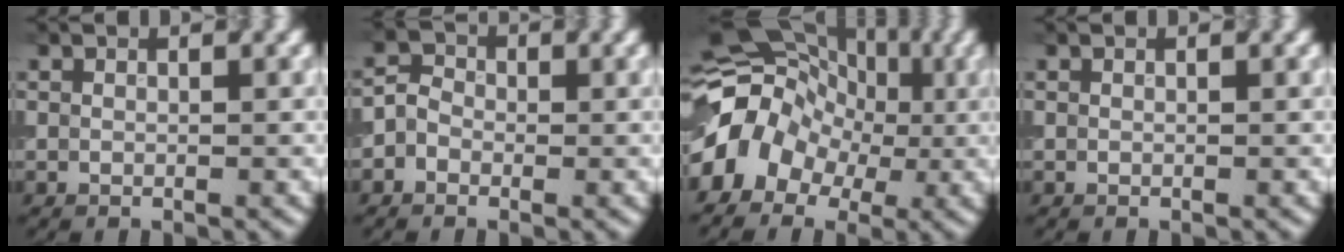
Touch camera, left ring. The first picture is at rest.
{"total": 1.9, "force": [-0.8, 1.5, 0.7], "torque": [-0.004, 0.005, -0.025]}
{"total": 8.1, "force": [-1.8, 6.6, 4.3], "torque": [-0.064, 0.014, -0.047]}
{"total": 0.0}